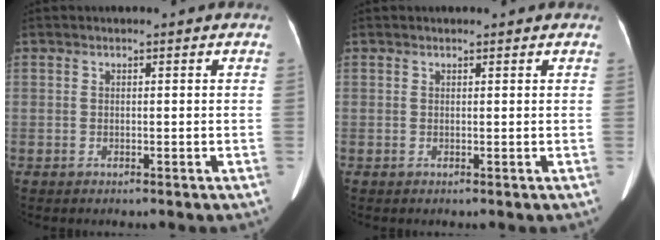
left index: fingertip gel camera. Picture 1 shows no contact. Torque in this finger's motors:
{"motor_torque": [1.16, -0.98, -0.02, -0.01]}